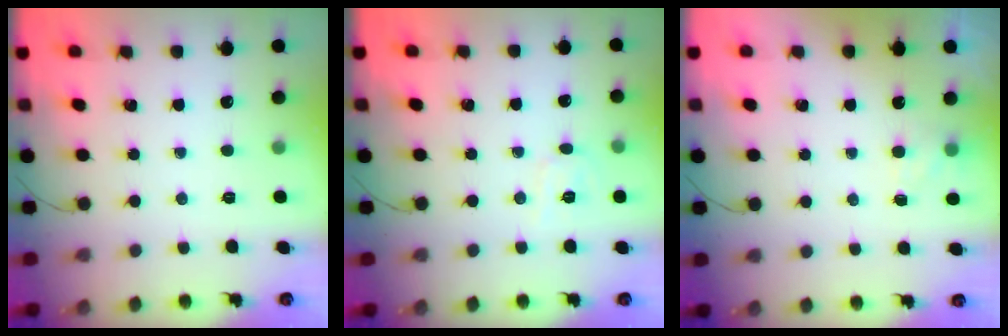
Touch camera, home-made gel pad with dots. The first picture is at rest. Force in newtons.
{"total": 4.7, "press": 4.4, "slide": 1.5}
{"total": 4.6, "press": 4.3, "slide": 1.5}